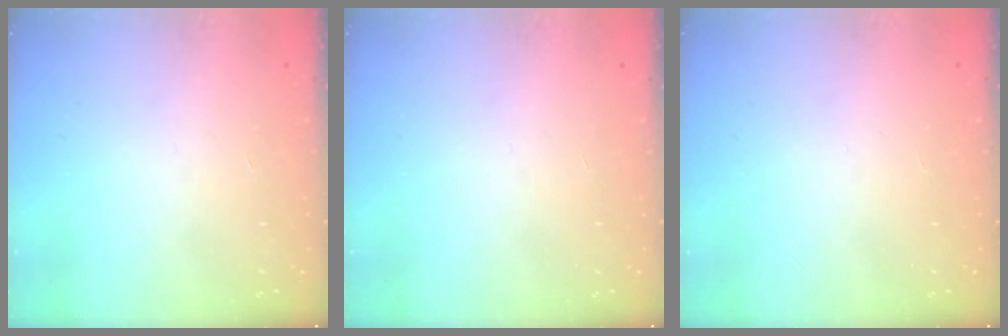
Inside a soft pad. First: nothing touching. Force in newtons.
{"total": 0.0}
{"total": 0.0}